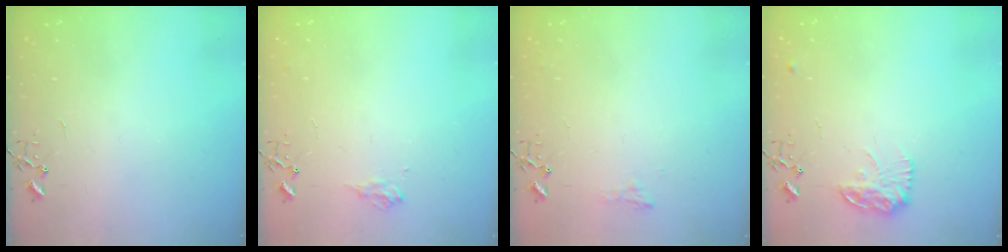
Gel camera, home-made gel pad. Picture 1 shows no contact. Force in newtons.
{"total": 8.0, "press": 8.0, "slide": 1.0}
{"total": 6.4, "press": 6.4, "slide": 0.6}
{"total": 12.3, "press": 12.3, "slide": 0.5}